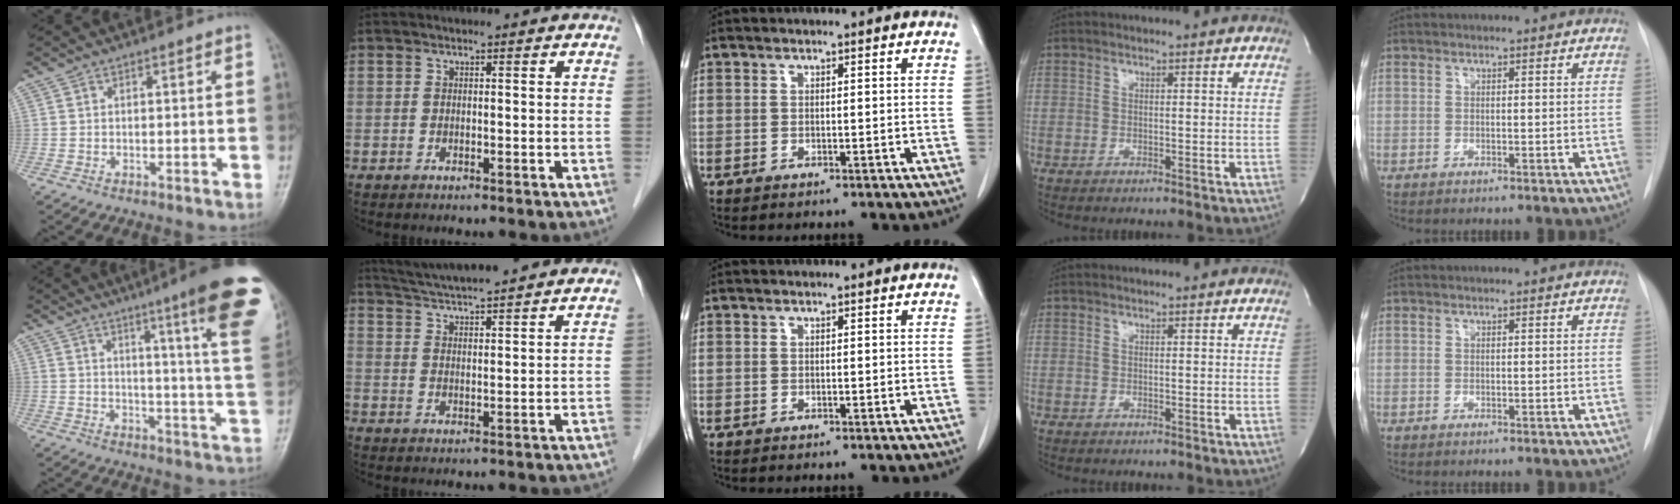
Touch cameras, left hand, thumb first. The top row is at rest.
{"thumb": {"total": 21.0, "force": [11.8, 1.0, 17.4], "torque": [-0.207, -0.061, 0.139]}, "index": {"total": 16.1, "force": [14.5, 0.7, 7.0], "torque": [-0.122, 0.027, 0.206]}}